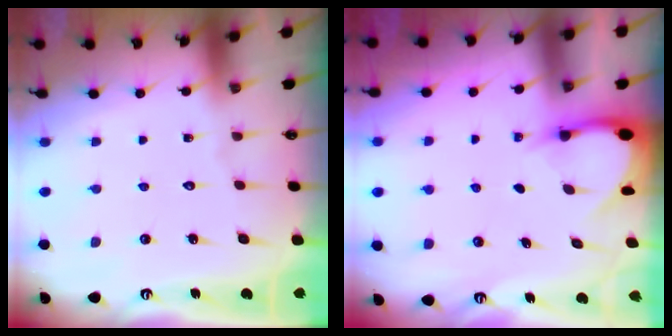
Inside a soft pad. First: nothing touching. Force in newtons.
{"total": 3.6, "press": 3.6, "slide": 0.2}